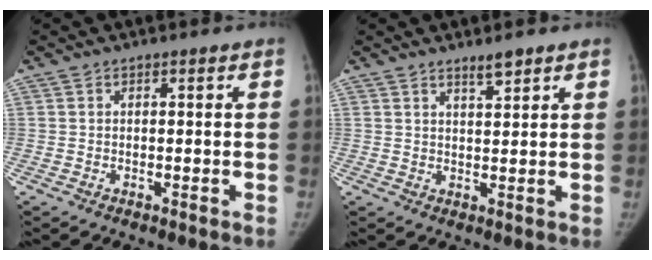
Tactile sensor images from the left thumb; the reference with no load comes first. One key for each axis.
{"total": 2.4, "fx": 1.9, "fy": 0.3, "fz": 1.3, "tx": -0.018, "ty": -0.016, "tz": 0.035}